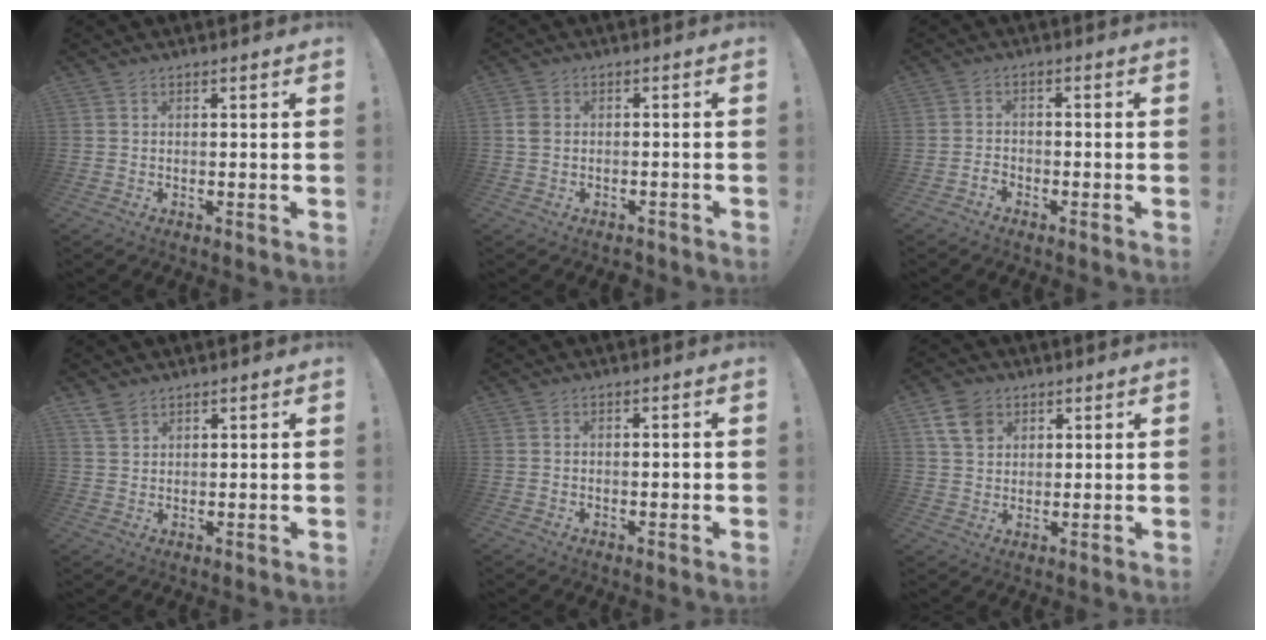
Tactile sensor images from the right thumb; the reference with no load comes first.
{"total": 3.5, "force": [-1.3, 2.6, 2.0], "torque": [-0.045, 0.011, -0.021]}
{"total": 2.1, "force": [-1.7, 1.0, 0.7], "torque": [-0.014, 0.002, -0.033]}
{"total": 3.2, "force": [2.7, 1.3, 1.3], "torque": [-0.014, -0.020, 0.049]}
{"total": 0.8, "force": [-0.4, 0.6, 0.4], "torque": [-0.005, 0.003, -0.006]}
{"total": 8.4, "force": [4.3, 6.0, 3.9], "torque": [-0.069, -0.011, 0.088]}